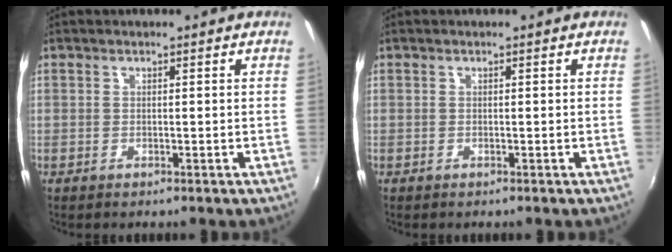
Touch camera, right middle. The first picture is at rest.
{"total": 0.0}